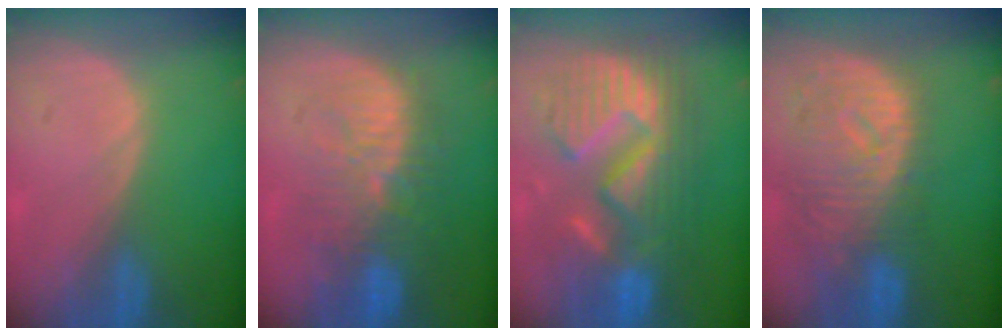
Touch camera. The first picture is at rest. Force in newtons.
{"total": 11.3, "press": 9.9, "slide": 5.3}
{"total": 13.2, "press": 13.1, "slide": 1.4}
{"total": 11.4, "press": 9.9, "slide": 5.6}